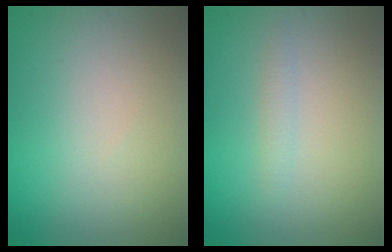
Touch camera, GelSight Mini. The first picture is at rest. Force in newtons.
{"total": 0.8, "press": 0.8, "slide": 0.1}